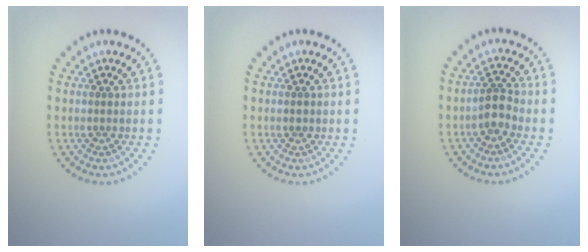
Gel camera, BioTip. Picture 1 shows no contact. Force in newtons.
{"total": 0.8, "press": 0.8, "slide": 0.1}
{"total": 2.1, "press": 1.8, "slide": 1.1}